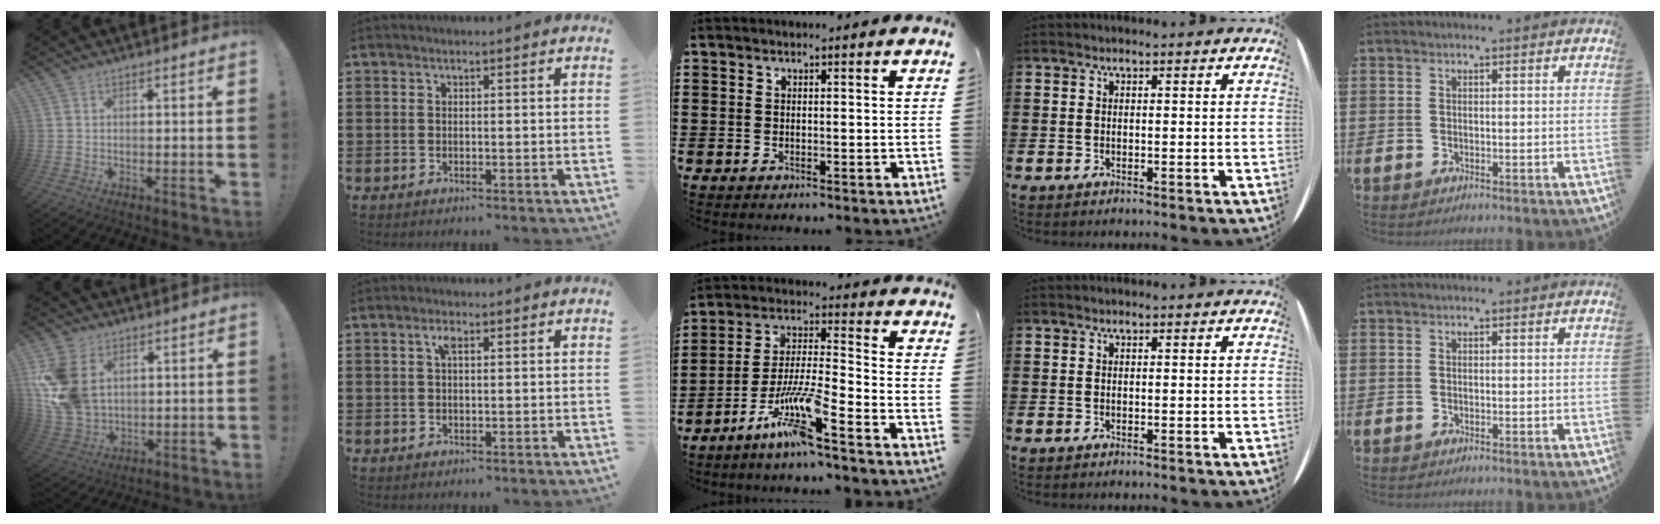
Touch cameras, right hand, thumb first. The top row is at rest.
{"thumb": {"total": 16.8, "force": [4.2, 12.3, 10.8], "torque": [-0.222, -0.018, 0.083]}, "index": {"total": 1.8, "force": [0.6, 0.6, 1.6], "torque": [-0.034, 0.007, 0.008]}, "middle": {"total": 9.8, "force": [-6.7, 0.3, 7.2], "torque": [-0.157, -0.015, -0.136]}}